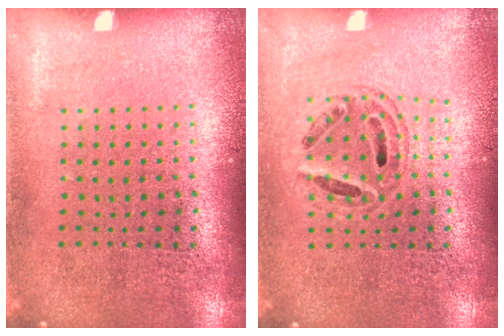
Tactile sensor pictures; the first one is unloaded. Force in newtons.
{"total": 0.8, "press": 0.7, "slide": 0.2}